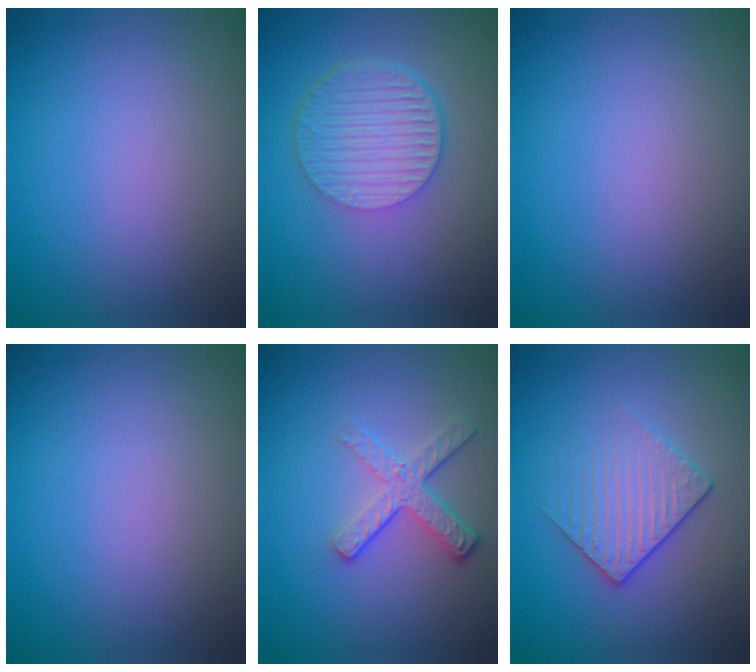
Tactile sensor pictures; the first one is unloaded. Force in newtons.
{"total": 6.1, "press": 4.1, "slide": 4.5}
{"total": 0.0}
{"total": 0.0}
{"total": 3.7, "press": 2.7, "slide": 2.5}
{"total": 2.4, "press": 2.1, "slide": 1.1}